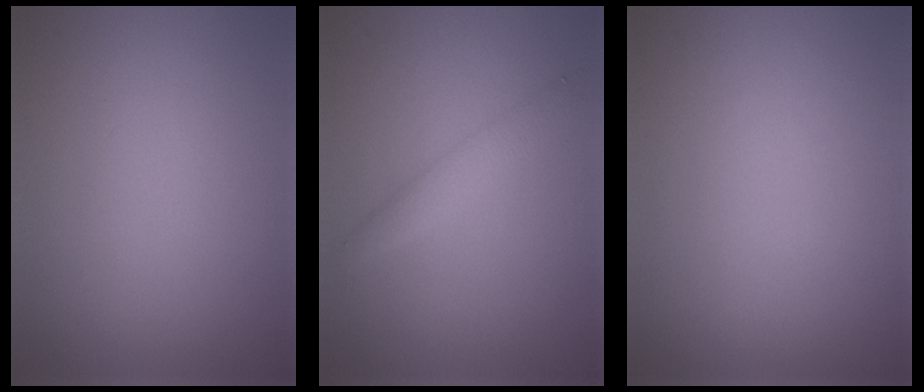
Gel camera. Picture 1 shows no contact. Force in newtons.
{"total": 2.5, "press": 2.5, "slide": 0.1}
{"total": 0.0}